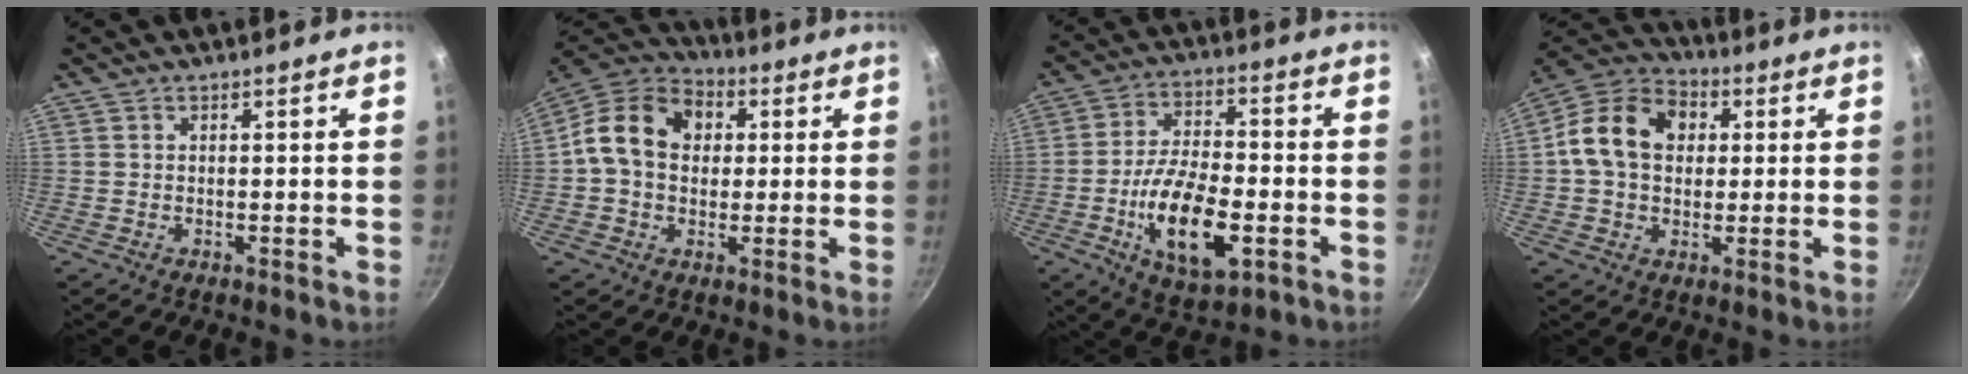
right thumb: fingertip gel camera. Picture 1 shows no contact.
{"total": 14.4, "force": [2.0, 11.3, 8.7], "torque": [-0.129, 0.027, 0.013]}
{"total": 15.6, "force": [-4.6, 7.0, 13.1], "torque": [-0.228, 0.018, -0.079]}
{"total": 14.1, "force": [2.1, 10.8, 8.7], "torque": [-0.129, 0.023, 0.016]}